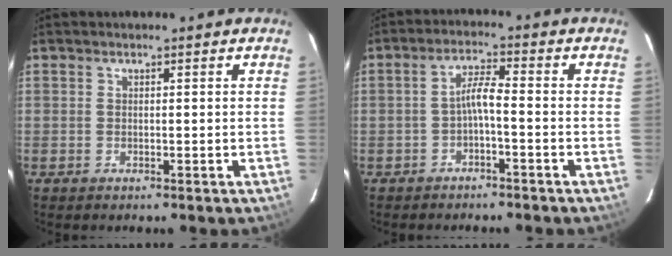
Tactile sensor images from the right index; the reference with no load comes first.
{"total": 3.4, "force": [-1.7, 0.2, 2.9], "torque": [-0.066, 0.012, -0.030]}